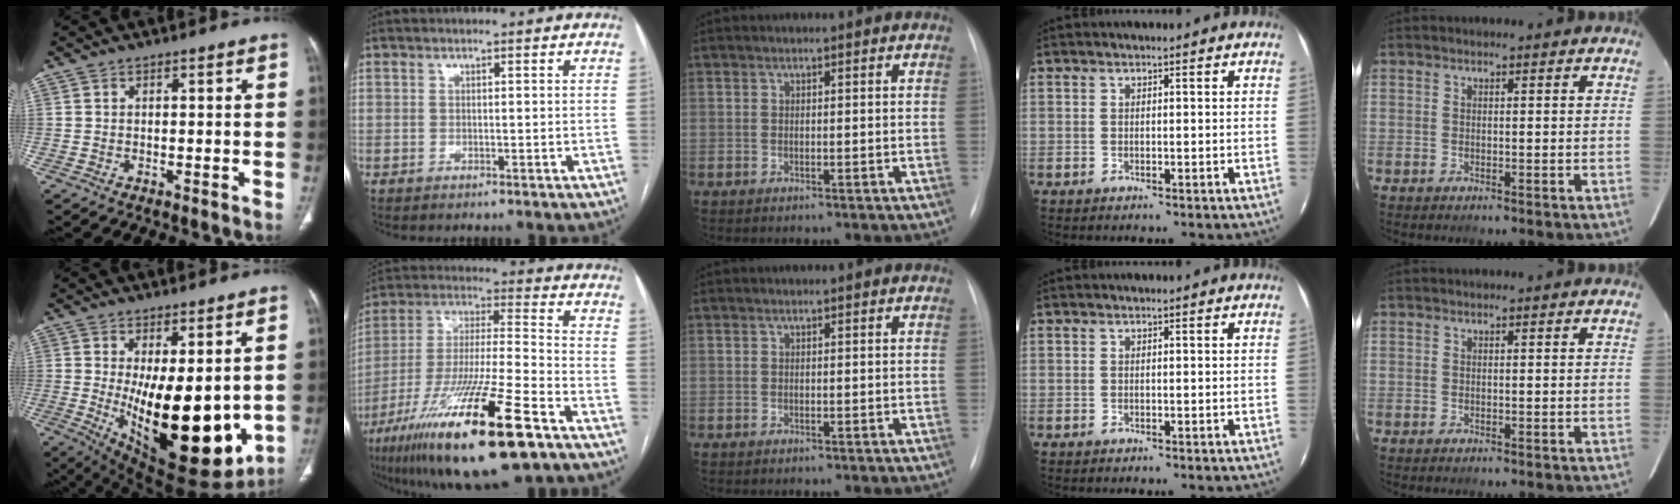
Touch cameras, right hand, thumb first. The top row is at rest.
{"thumb": {"total": 21.4, "force": [-1.4, 9.0, 19.4], "torque": [-0.272, -0.045, 0.012]}, "index": {"total": 24.1, "force": [-13.8, 2.4, 19.7], "torque": [-0.358, -0.047, -0.241]}}